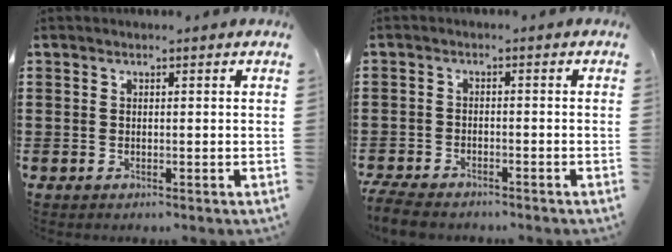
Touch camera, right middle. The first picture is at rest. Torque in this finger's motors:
{"motor_torque": [1.47, -0.67, 0.59, 0.21]}